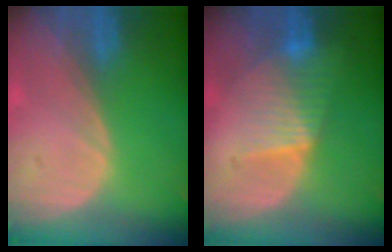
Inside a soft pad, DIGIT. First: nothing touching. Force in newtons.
{"total": 5.4, "press": 5.3, "slide": 0.5}